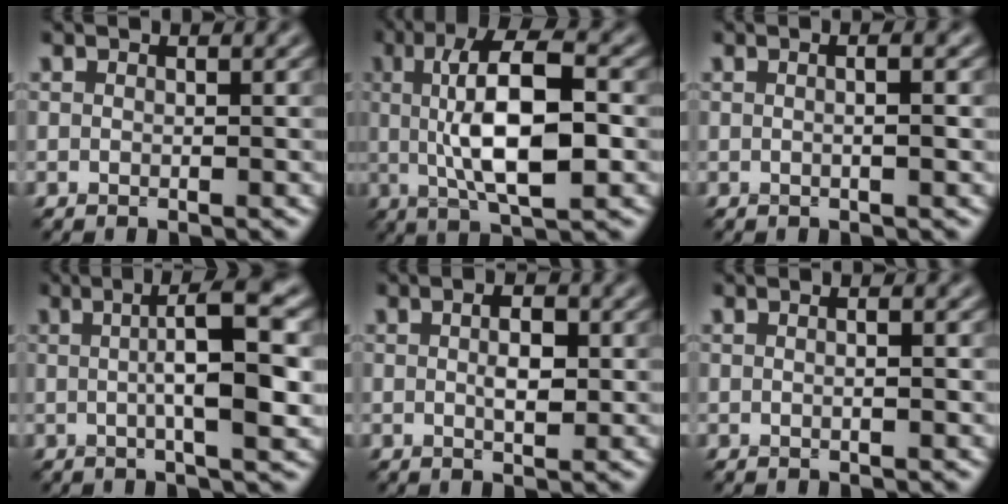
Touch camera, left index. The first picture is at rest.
{"total": 10.0, "force": [0.6, 3.3, 9.4], "torque": [-0.150, 0.013, 0.005]}
{"total": 2.7, "force": [0.4, 1.1, 2.4], "torque": [-0.010, 0.006, -0.011]}
{"total": 7.5, "force": [0.5, 1.5, 7.3], "torque": [-0.101, 0.008, 0.004]}
{"total": 2.7, "force": [0.2, 1.1, 2.5], "torque": [-0.045, 0.001, 0.002]}
{"total": 1.6, "force": [0.3, 0.6, 1.4], "torque": [-0.005, -0.006, -0.006]}